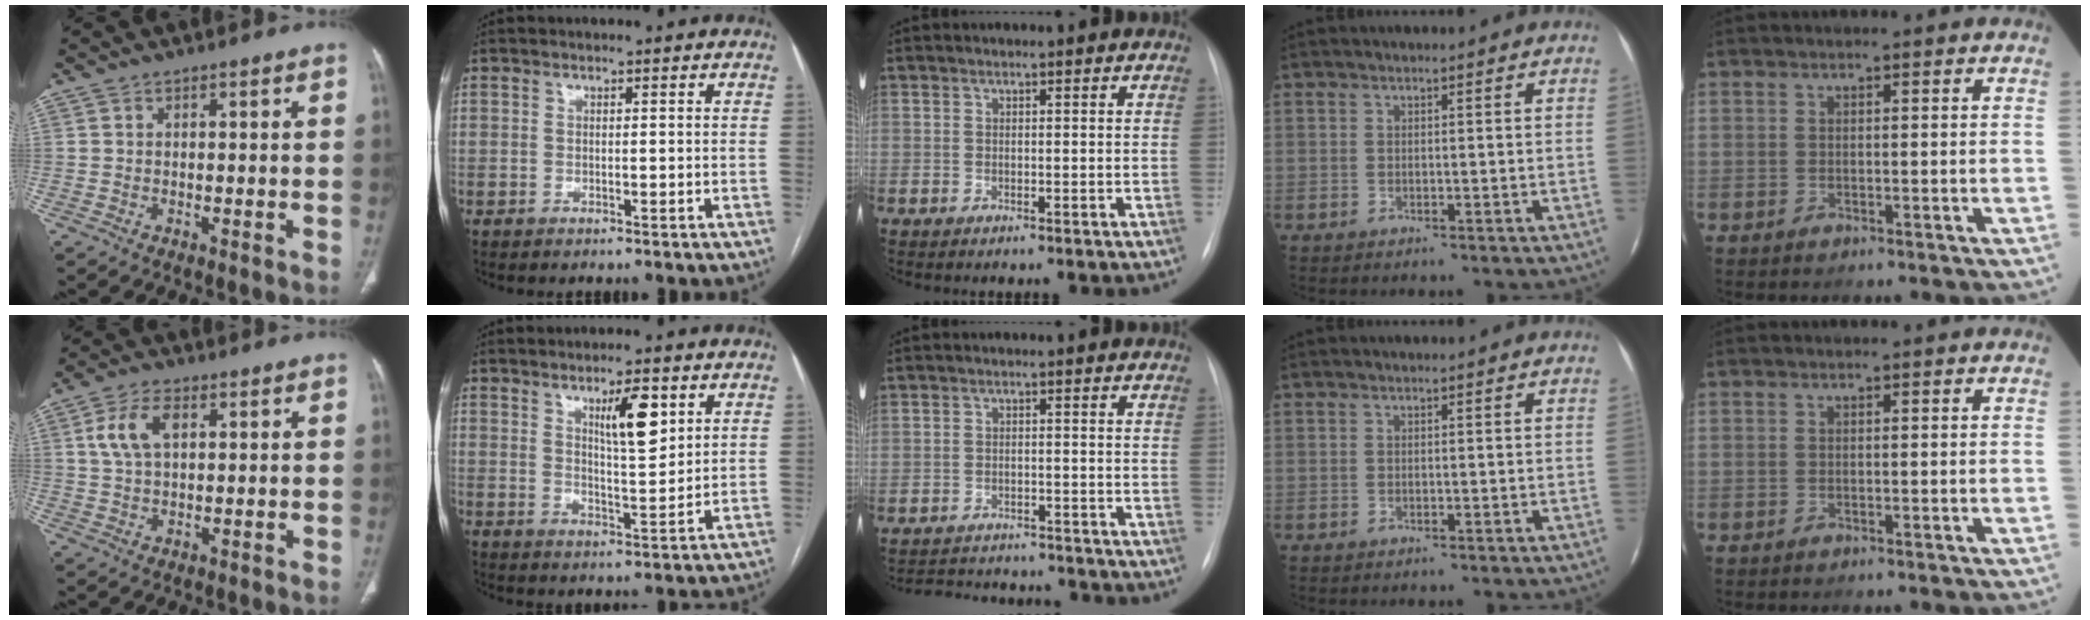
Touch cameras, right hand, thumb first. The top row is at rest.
{"thumb": {"total": 7.1, "force": [2.1, 3.9, 5.5], "torque": [-0.114, 0.006, 0.043]}, "index": {"total": 7.1, "force": [3.4, 1.4, 6.1], "torque": [-0.103, -0.005, 0.058]}, "middle": {"total": 10.9, "force": [-10.3, 2.6, 2.4], "torque": [-0.048, 0.009, -0.134]}}